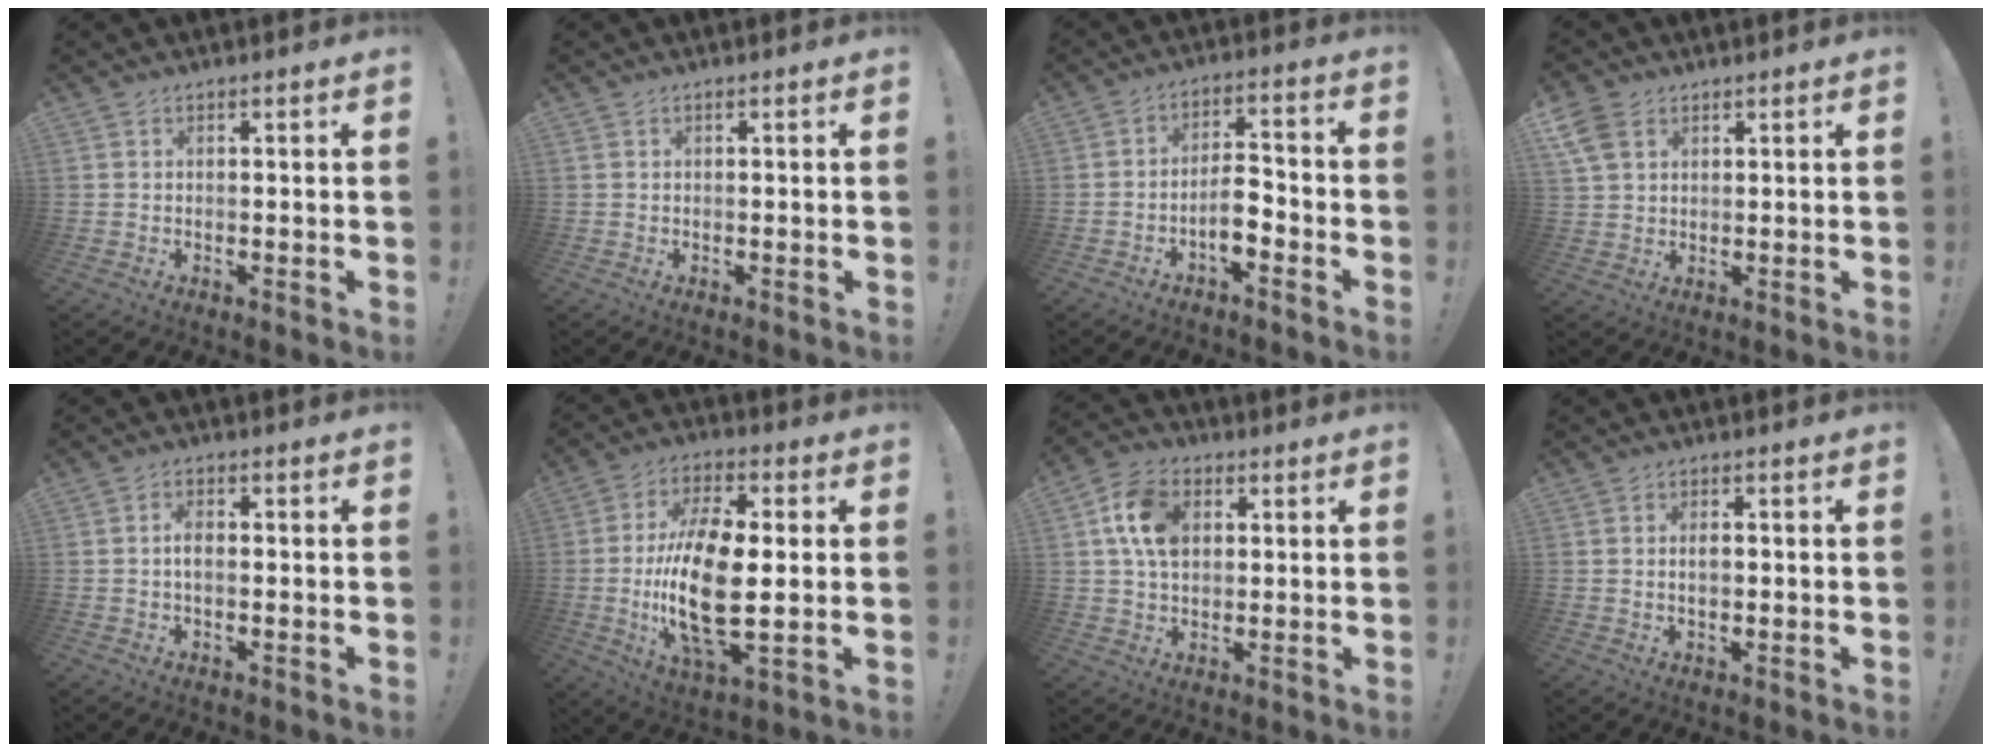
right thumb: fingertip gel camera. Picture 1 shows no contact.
{"total": 0.0}
{"total": 7.5, "force": [-3.4, 3.1, 6.0], "torque": [-0.101, 0.013, -0.057]}
{"total": 6.9, "force": [3.4, 4.8, 3.6], "torque": [-0.068, -0.008, 0.069]}
{"total": 3.3, "force": [0.0, 1.7, 2.8], "torque": [-0.044, 0.003, -0.001]}
{"total": 21.1, "force": [-1.1, 9.3, 18.9], "torque": [-0.377, -0.010, -0.021]}
{"total": 12.5, "force": [3.2, 9.1, 7.9], "torque": [-0.131, 0.013, 0.064]}
{"total": 2.5, "force": [0.1, 1.5, 2.1], "torque": [-0.025, 0.002, -0.003]}